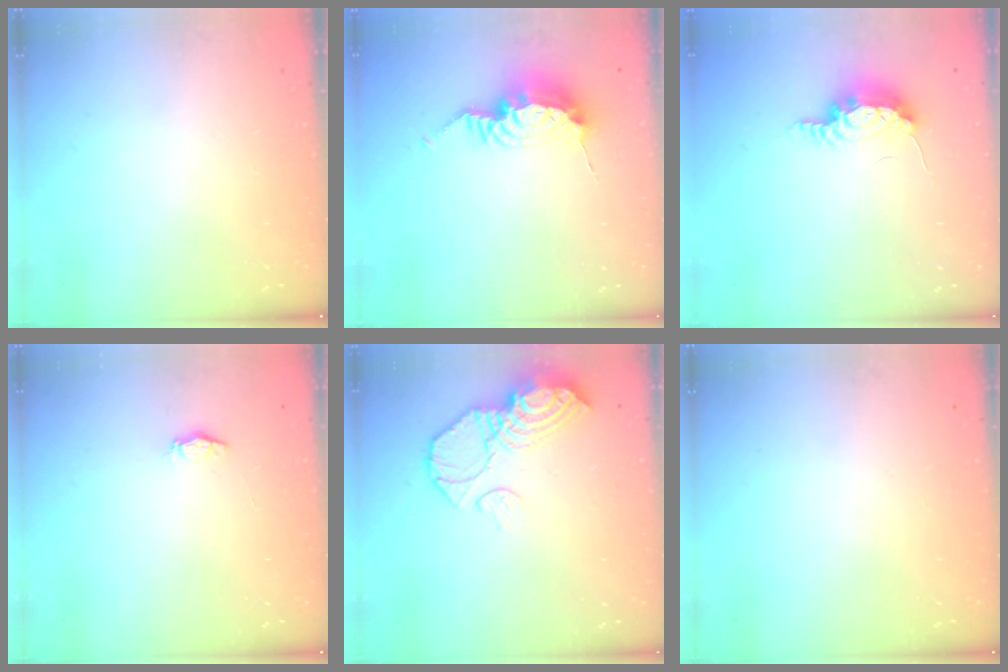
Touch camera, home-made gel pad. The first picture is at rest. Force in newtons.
{"total": 11.2, "press": 11.1, "slide": 1.2}
{"total": 7.4, "press": 7.1, "slide": 1.9}
{"total": 2.2, "press": 2.1, "slide": 0.3}
{"total": 12.7, "press": 12.6, "slide": 1.9}
{"total": 0.0}